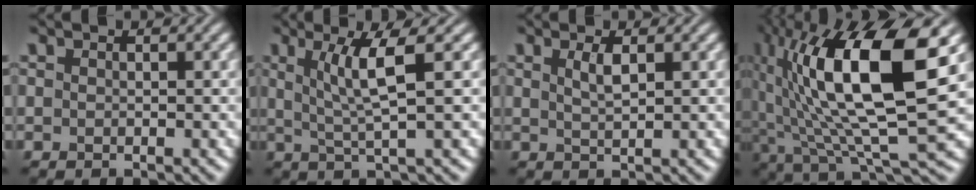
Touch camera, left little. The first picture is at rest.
{"total": 4.3, "force": [1.3, 0.6, 4.1], "torque": [-0.074, -0.001, 0.027]}
{"total": 1.6, "force": [0.7, 0.4, 1.4], "torque": [-0.028, 0.001, 0.013]}
{"total": 15.2, "force": [4.1, 4.7, 13.9], "torque": [-0.250, 0.007, 0.072]}